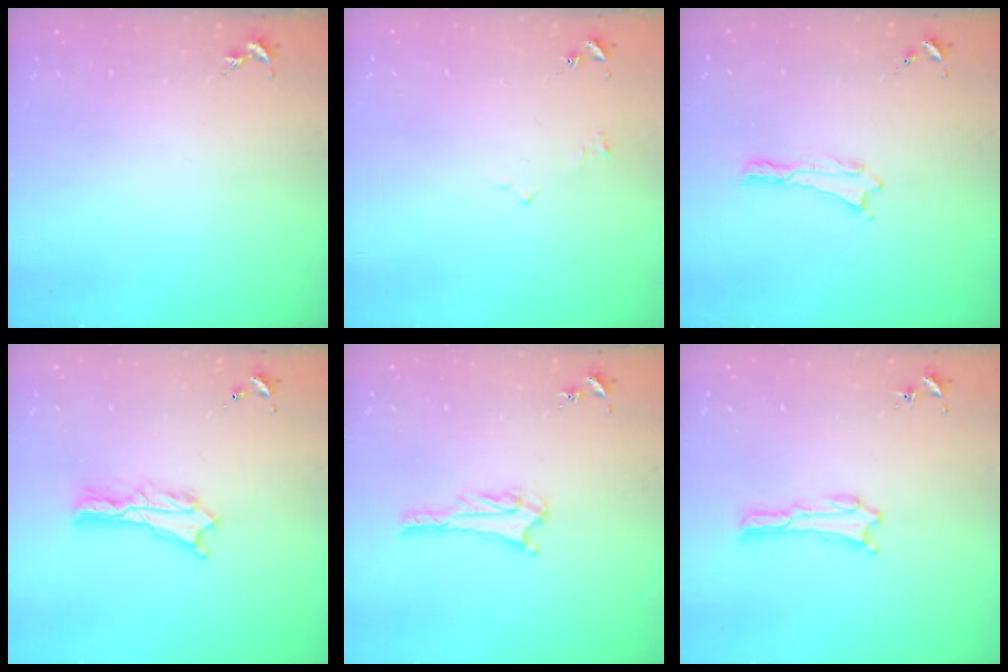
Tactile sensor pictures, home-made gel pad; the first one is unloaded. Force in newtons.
{"total": 1.6, "press": 1.5, "slide": 0.3}
{"total": 0.0}
{"total": 2.4, "press": 2.4, "slide": 0.2}
{"total": 2.8, "press": 2.8, "slide": 0.2}
{"total": 0.0}